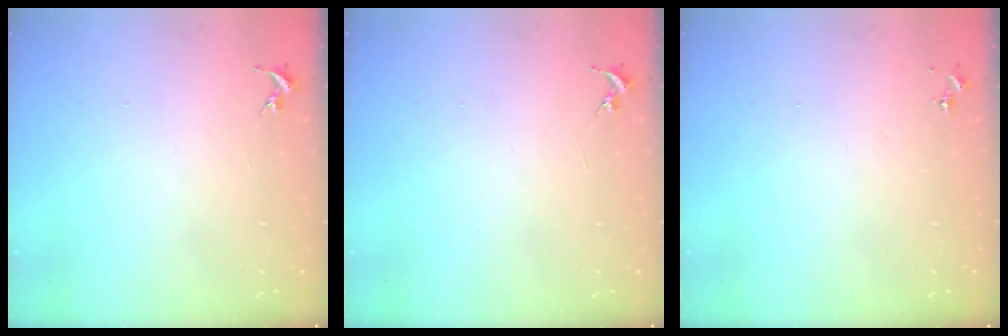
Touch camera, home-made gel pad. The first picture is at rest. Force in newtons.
{"total": 0.0}
{"total": 0.0}